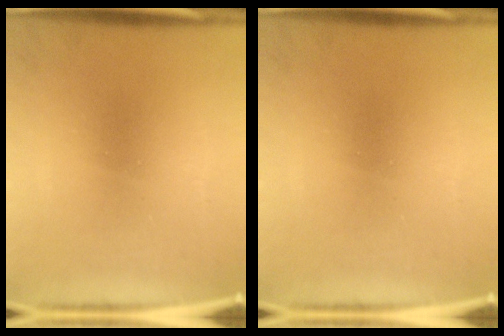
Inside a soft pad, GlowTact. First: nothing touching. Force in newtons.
{"total": 0.0}